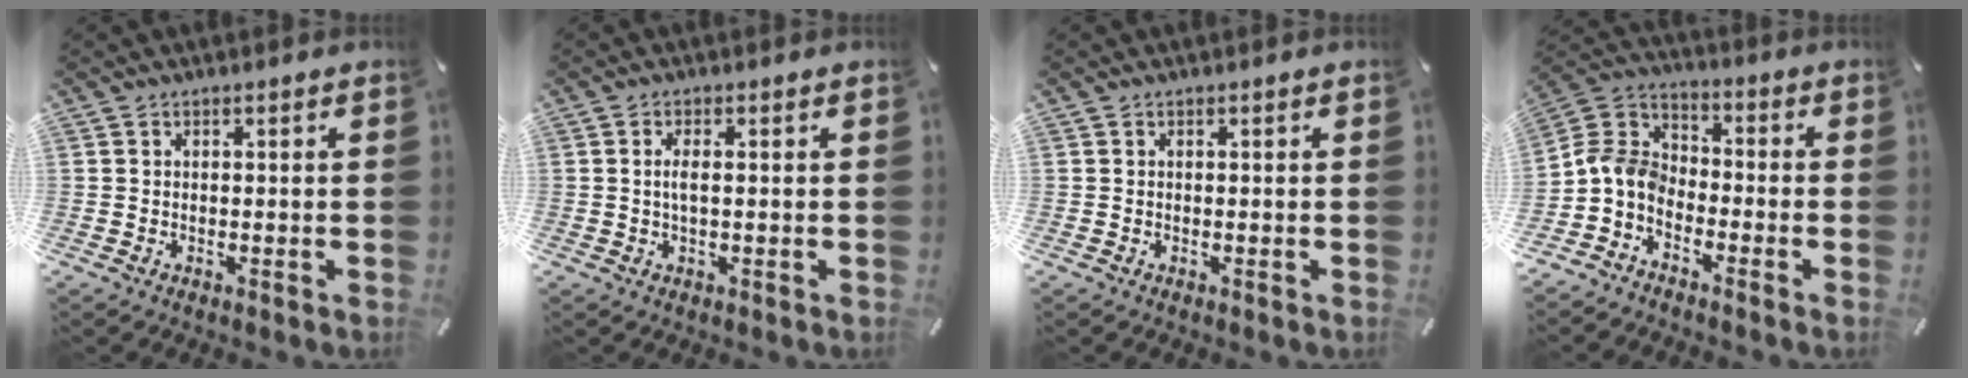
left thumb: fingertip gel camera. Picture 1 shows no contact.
{"total": 2.6, "force": [0.1, 0.8, 2.4], "torque": [-0.048, -0.001, 0.001]}
{"total": 0.0}
{"total": 7.2, "force": [-4.0, 5.1, 3.1], "torque": [-0.091, 0.008, -0.085]}